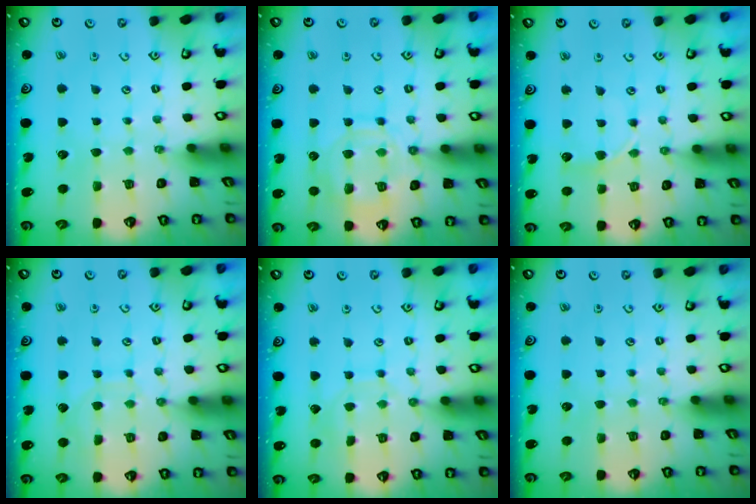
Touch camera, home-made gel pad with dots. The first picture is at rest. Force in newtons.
{"total": 13.4, "press": 13.4, "slide": 1.3}
{"total": 3.5, "press": 3.5, "slide": 0.5}
{"total": 5.0, "press": 4.9, "slide": 0.5}
{"total": 5.9, "press": 5.9, "slide": 0.2}
{"total": 0.0}